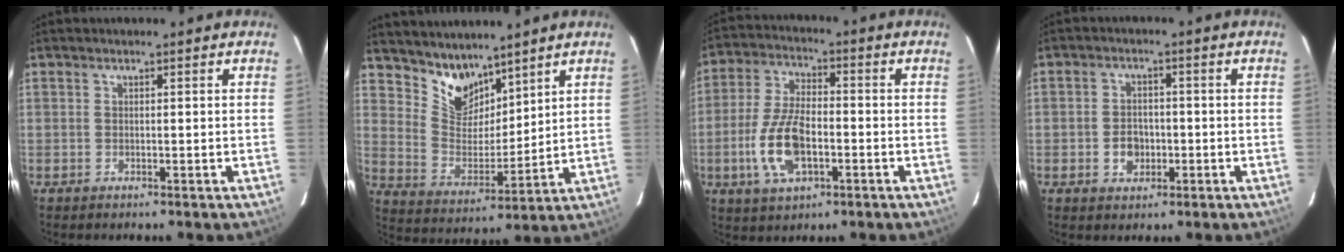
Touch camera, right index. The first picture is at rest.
{"total": 10.0, "force": [8.1, 5.0, 2.9], "torque": [-0.054, 0.002, 0.163]}
{"total": 12.2, "force": [-3.5, 5.9, 10.1], "torque": [-0.215, 0.000, -0.062]}
{"total": 4.7, "force": [-1.2, 3.7, 2.5], "torque": [-0.047, 0.009, -0.015]}